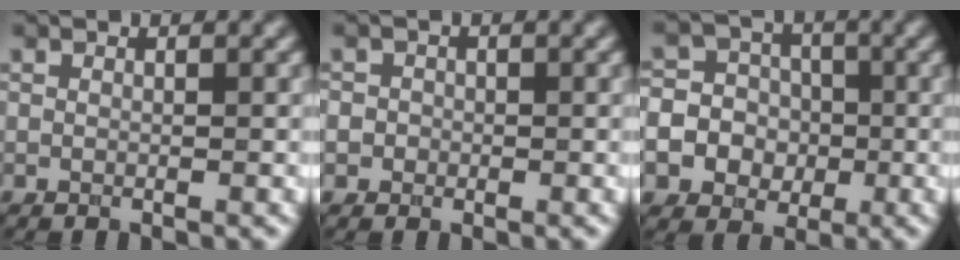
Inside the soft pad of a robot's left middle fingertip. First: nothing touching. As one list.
[{"total": 1.6, "force": [0.0, 1.5, 0.4], "torque": [0.016, 0.004, -0.014]}, {"total": 13.4, "force": [-3.9, 12.5, 2.6], "torque": [-0.095, -0.024, -0.090]}]